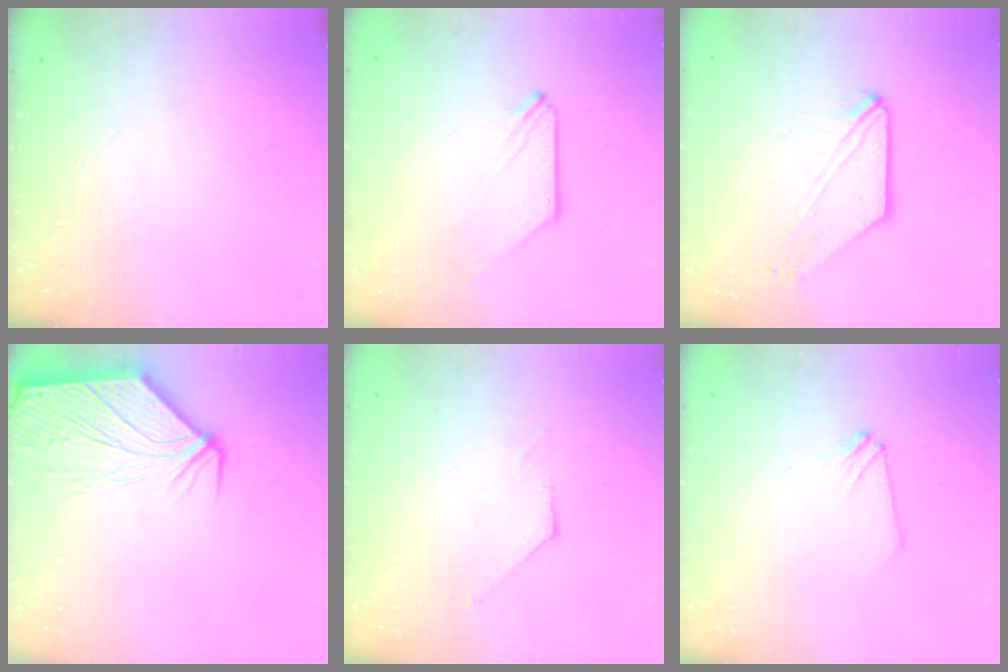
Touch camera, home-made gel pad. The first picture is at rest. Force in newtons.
{"total": 0.0}
{"total": 1.6, "press": 1.6, "slide": 0.4}
{"total": 10.6, "press": 10.5, "slide": 1.4}
{"total": 1.0, "press": 1.0, "slide": 0.2}
{"total": 2.9, "press": 2.9, "slide": 0.5}